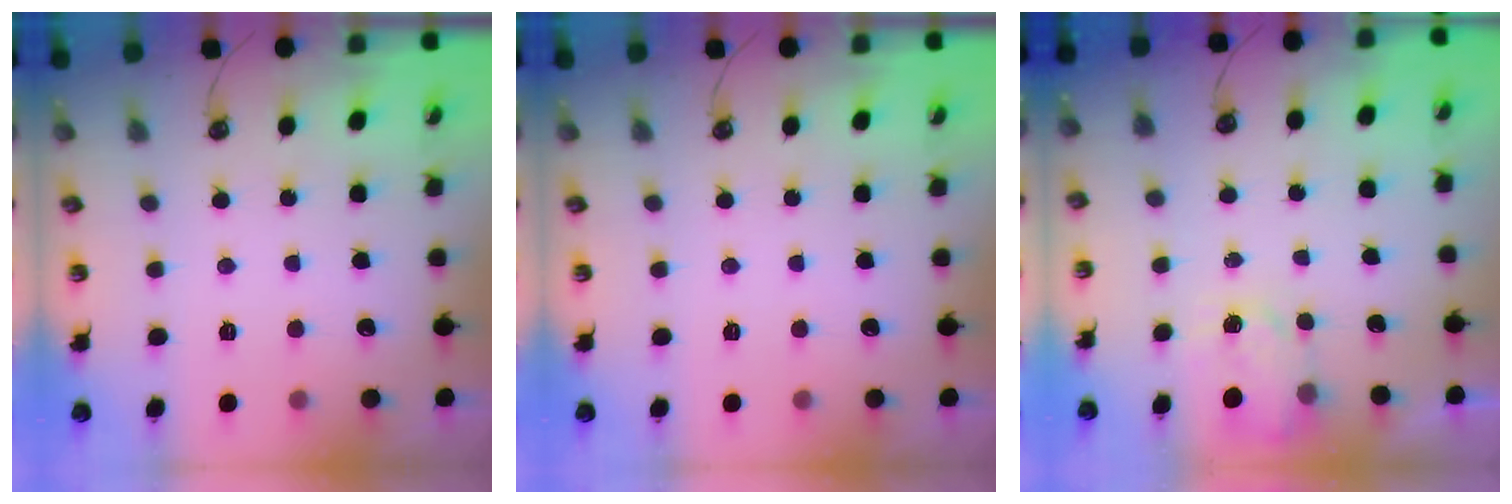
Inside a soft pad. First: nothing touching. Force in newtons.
{"total": 0.0}
{"total": 2.7, "press": 2.7, "slide": 0.4}